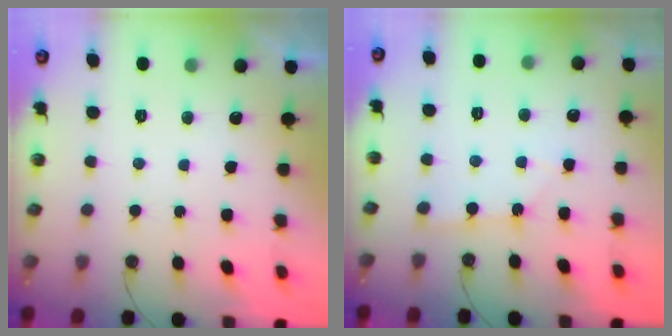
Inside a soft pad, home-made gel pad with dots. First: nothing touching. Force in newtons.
{"total": 1.5, "press": 1.5, "slide": 0.2}